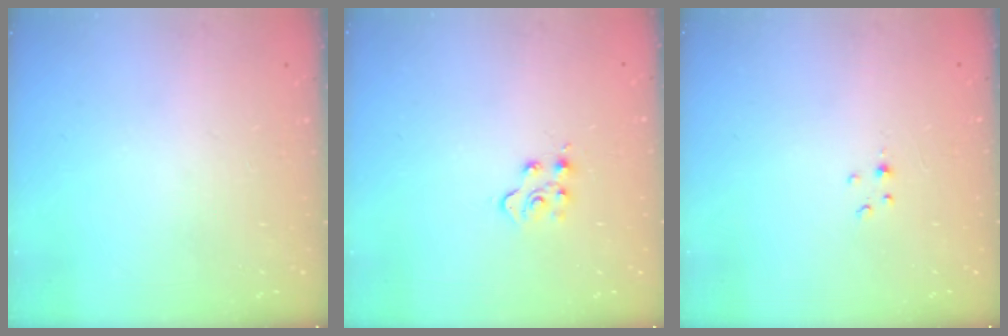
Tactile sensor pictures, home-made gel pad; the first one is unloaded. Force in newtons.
{"total": 4.8, "press": 4.8, "slide": 0.3}
{"total": 1.0, "press": 1.0, "slide": 0.2}